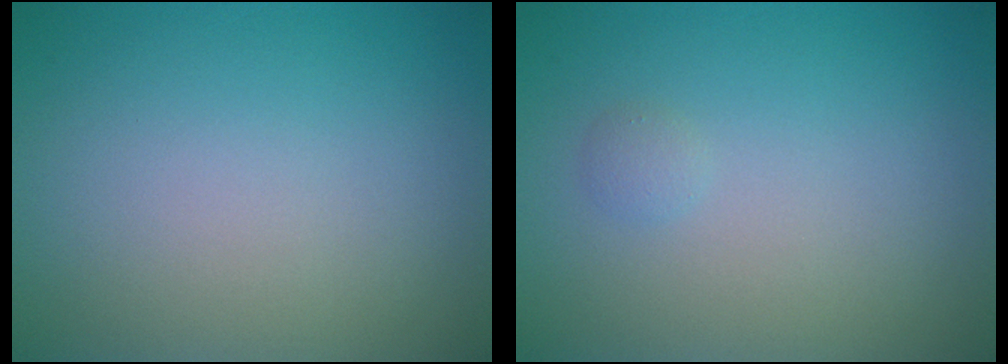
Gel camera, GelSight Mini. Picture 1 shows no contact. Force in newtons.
{"total": 0.6, "press": 0.6, "slide": 0.0}